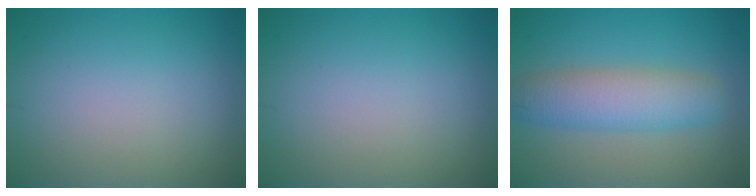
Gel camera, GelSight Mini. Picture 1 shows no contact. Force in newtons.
{"total": 0.0}
{"total": 5.3, "press": 5.3, "slide": 0.2}